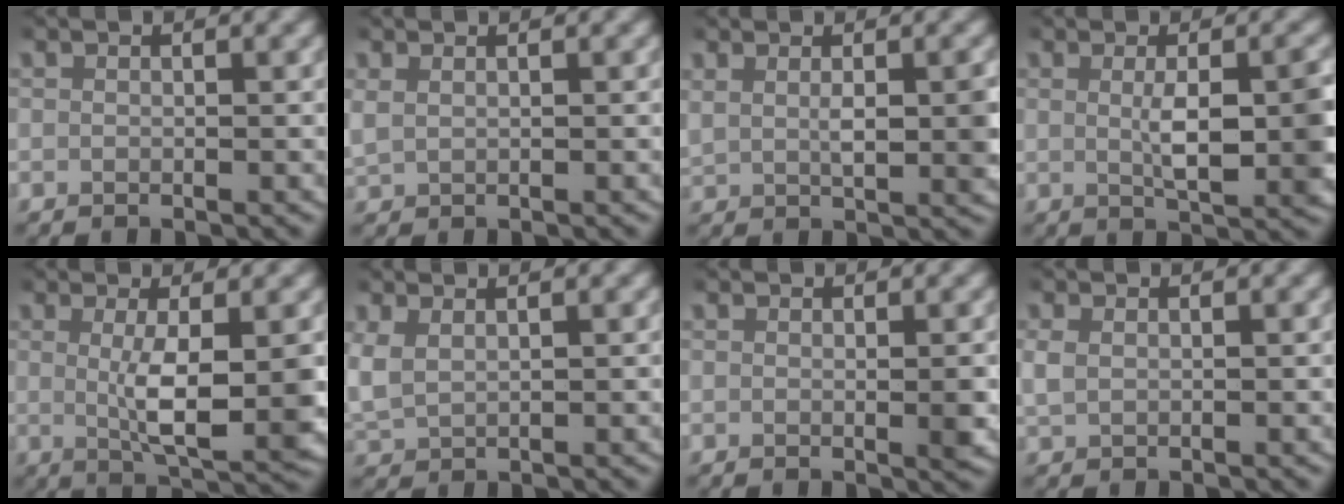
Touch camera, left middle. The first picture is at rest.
{"total": 1.5, "force": [0.7, 1.0, 0.8], "torque": [-0.026, 0.000, 0.019]}
{"total": 3.0, "force": [0.9, 1.2, 2.6], "torque": [-0.041, 0.000, 0.022]}
{"total": 4.8, "force": [0.0, 1.5, 4.6], "torque": [-0.064, -0.009, 0.005]}
{"total": 6.4, "force": [0.2, 1.9, 6.1], "torque": [-0.100, -0.017, 0.010]}
{"total": 4.0, "force": [0.9, 3.3, 2.0], "torque": [-0.070, -0.008, 0.023]}
{"total": 1.1, "force": [0.1, 0.0, 1.1], "torque": [-0.012, -0.005, 0.002]}
{"total": 1.6, "force": [0.3, 1.2, 1.0], "torque": [-0.032, 0.001, 0.010]}